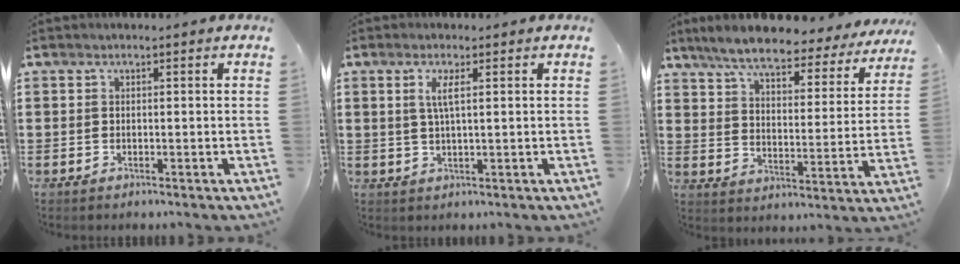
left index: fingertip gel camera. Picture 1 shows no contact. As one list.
[{"total": 3.0, "force": [0.9, 0.4, 2.8], "torque": [-0.059, 0.002, 0.014]}, {"total": 7.4, "force": [6.6, 0.9, 3.2], "torque": [-0.093, -0.038, 0.112]}]